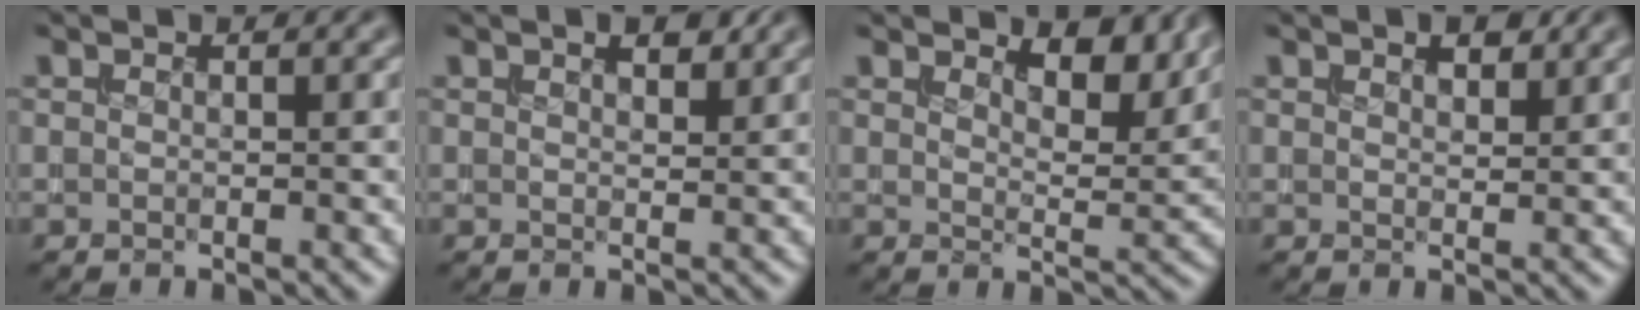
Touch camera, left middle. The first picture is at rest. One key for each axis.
{"total": 1.7, "fx": 1.1, "fy": 0.6, "fz": 1.1, "tx": -0.016, "ty": 0.002, "tz": 0.020}
{"total": 5.5, "fx": 4.0, "fy": 2.0, "fz": 3.3, "tx": -0.049, "ty": -0.004, "tz": 0.054}
{"total": 1.6, "fx": 1.1, "fy": 0.6, "fz": 1.0, "tx": -0.014, "ty": 0.002, "tz": 0.020}